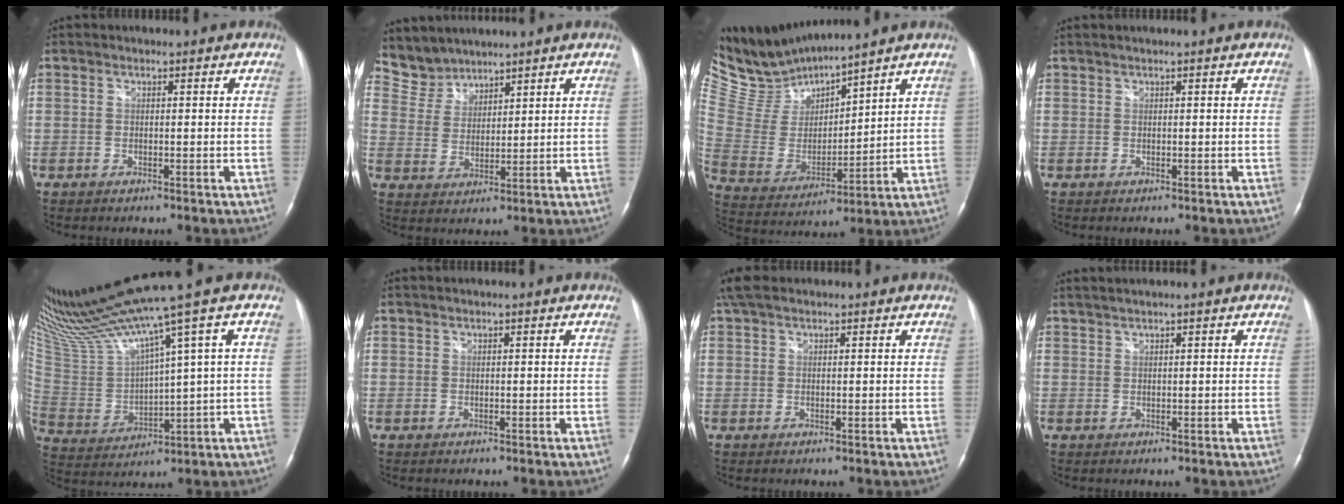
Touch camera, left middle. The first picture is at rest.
{"total": 5.3, "force": [5.0, 1.6, -0.6], "torque": [0.005, 0.013, 0.113]}
{"total": 12.3, "force": [12.1, -0.2, 2.2], "torque": [-0.069, -0.007, 0.262]}
{"total": 0.6, "force": [0.5, -0.1, 0.3], "torque": [-0.008, 0.012, 0.013]}
{"total": 16.1, "force": [12.8, -1.5, 9.7], "torque": [-0.184, -0.017, 0.249]}
{"total": 0.0}
{"total": 3.7, "force": [2.7, 1.5, 2.0], "torque": [-0.045, 0.037, 0.053]}
{"total": 2.3, "force": [1.8, -0.2, 1.4], "torque": [-0.030, 0.017, 0.040]}